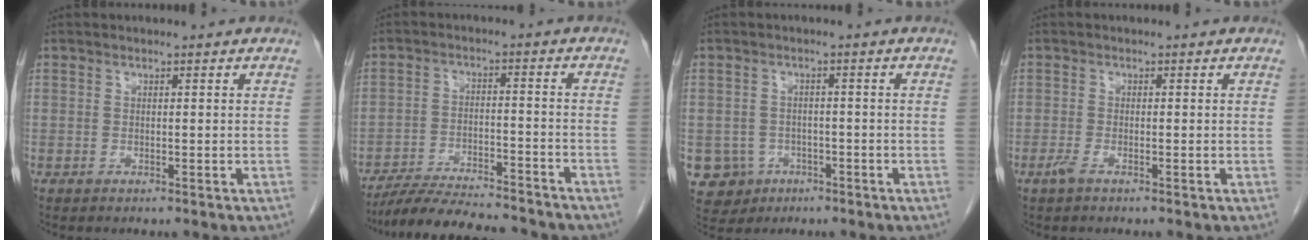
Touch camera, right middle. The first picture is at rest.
{"total": 15.4, "force": [-13.9, 2.1, 6.3], "torque": [-0.107, -0.010, -0.210]}
{"total": 5.7, "force": [-2.5, 5.1, 0.6], "torque": [-0.016, 0.008, -0.032]}
{"total": 1.4, "force": [-0.9, 0.2, 1.1], "torque": [-0.028, -0.003, -0.021]}